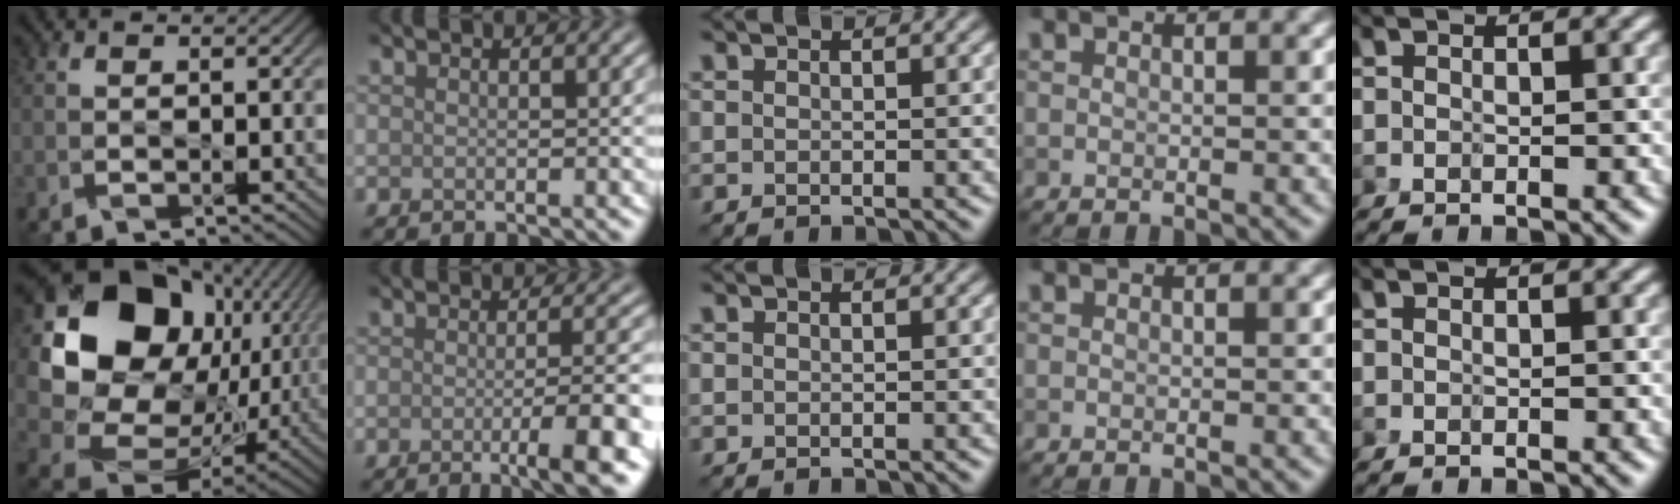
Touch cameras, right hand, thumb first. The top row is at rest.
{"thumb": {"total": 20.8, "force": [4.4, 16.0, 12.6], "torque": [-0.280, -0.011, 0.107]}, "index": {"total": 5.7, "force": [-2.0, 1.0, 5.2], "torque": [-0.073, -0.001, -0.034]}}